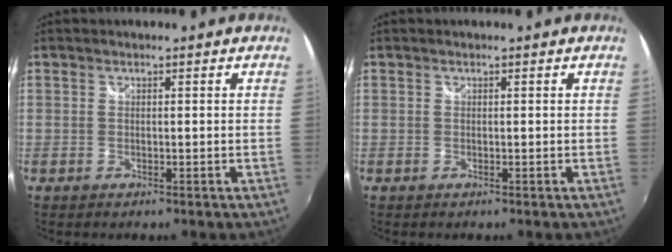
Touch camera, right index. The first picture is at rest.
{"total": 0.0}